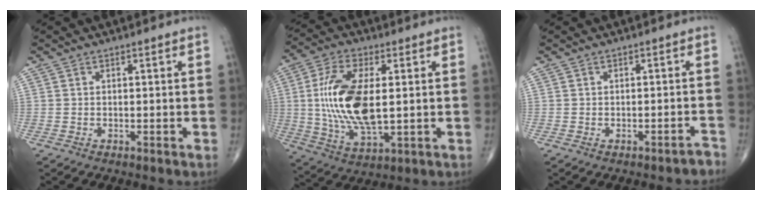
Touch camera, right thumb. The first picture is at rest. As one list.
[{"total": 16.6, "force": [1.1, 7.5, 14.8], "torque": [-0.299, -0.011, 0.027]}, {"total": 1.6, "force": [-1.4, 0.4, 0.4], "torque": [-0.003, 0.022, -0.016]}]